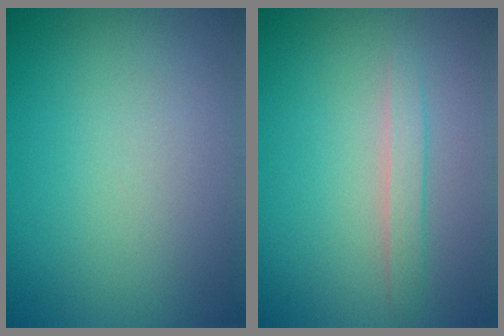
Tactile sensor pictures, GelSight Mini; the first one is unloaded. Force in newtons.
{"total": 1.5, "press": 1.5, "slide": 0.1}